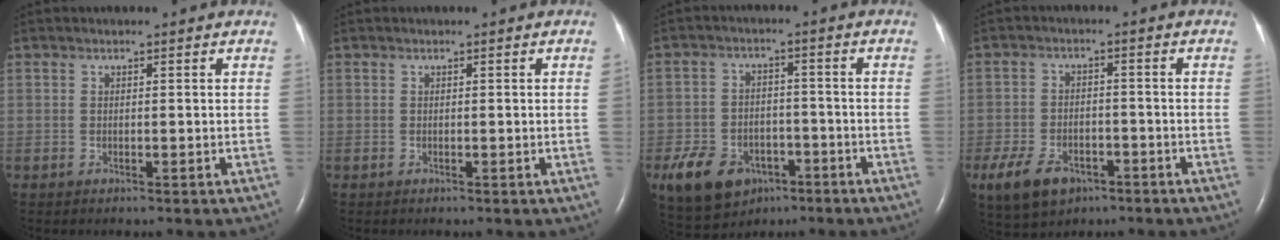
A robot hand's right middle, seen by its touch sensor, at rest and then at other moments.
{"total": 0.0}
{"total": 11.9, "force": [-6.3, 8.2, 5.9], "torque": [-0.123, 0.001, -0.094]}
{"total": 9.2, "force": [-5.2, 5.7, 5.0], "torque": [-0.103, -0.002, -0.082]}